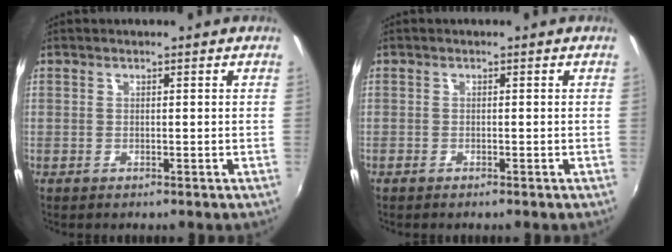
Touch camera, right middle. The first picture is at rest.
{"total": 0.7, "force": [-0.6, 0.1, 0.3], "torque": [-0.005, -0.002, -0.013]}